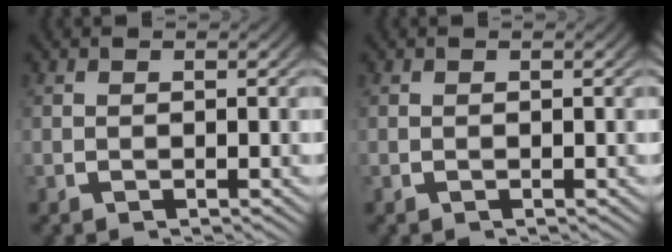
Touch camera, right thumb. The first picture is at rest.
{"total": 0.0}